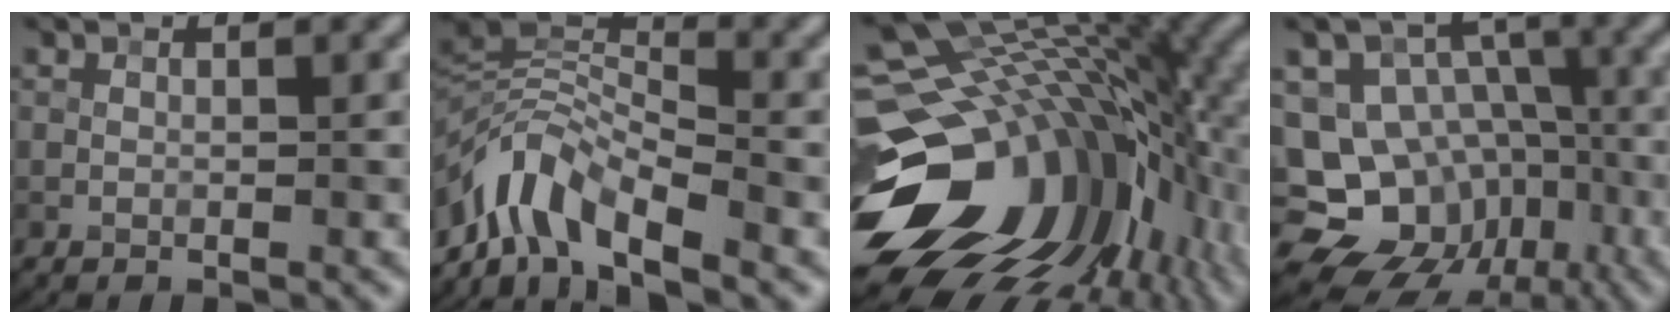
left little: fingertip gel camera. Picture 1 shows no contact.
{"total": 7.3, "force": [-4.8, 2.7, 4.8], "torque": [-0.078, 0.007, -0.105]}
{"total": 18.2, "force": [-2.8, 12.5, 12.9], "torque": [-0.232, -0.024, -0.023]}
{"total": 16.4, "force": [-6.5, 14.0, 5.5], "torque": [-0.107, -0.010, -0.096]}